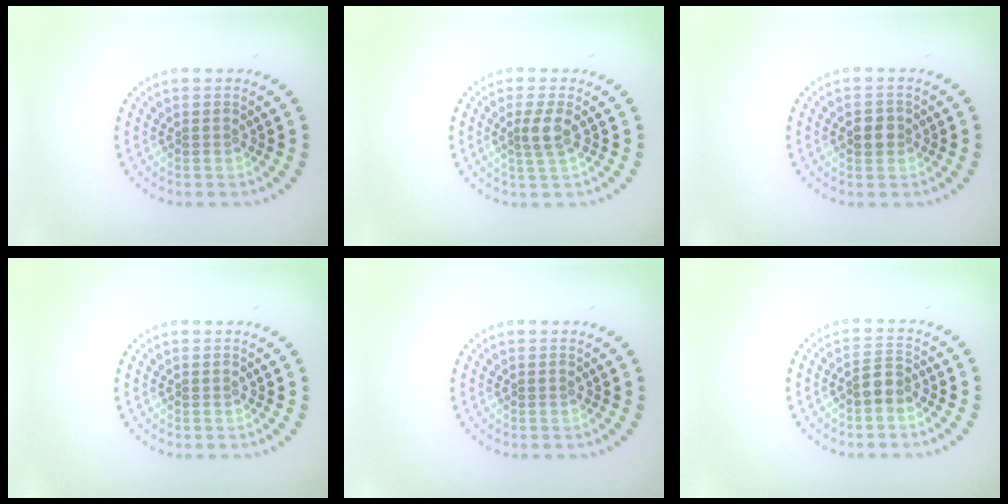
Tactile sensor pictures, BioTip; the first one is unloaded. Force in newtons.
{"total": 1.8, "press": 1.5, "slide": 1.0}
{"total": 1.9, "press": 1.9, "slide": 0.3}
{"total": 0.0}
{"total": 0.0}
{"total": 1.9, "press": 1.7, "slide": 0.9}